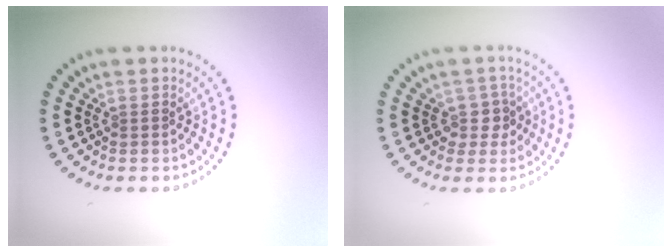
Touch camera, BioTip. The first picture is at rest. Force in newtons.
{"total": 2.2, "press": 1.7, "slide": 1.3}